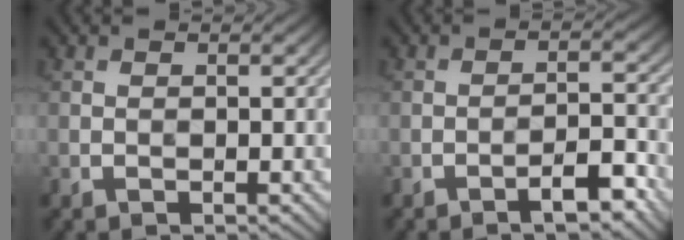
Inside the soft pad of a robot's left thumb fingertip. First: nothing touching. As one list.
[{"total": 4.0, "force": [-2.7, 0.8, 2.8], "torque": [-0.040, 0.015, -0.045]}]